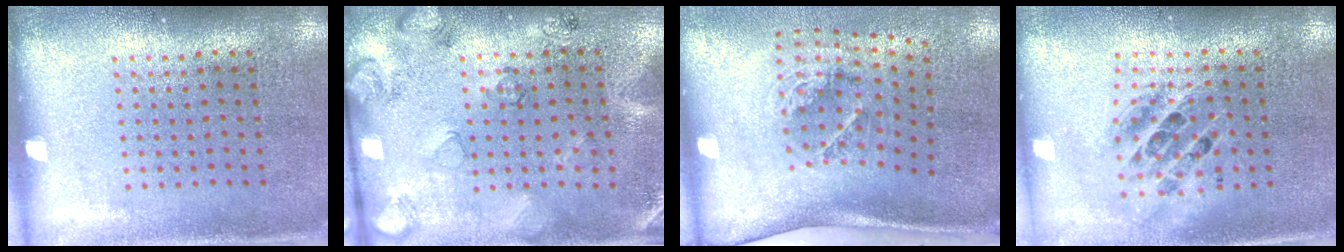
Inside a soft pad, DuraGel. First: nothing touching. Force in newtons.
{"total": 2.5, "press": 1.8, "slide": 1.8}
{"total": 1.9, "press": 1.2, "slide": 1.5}
{"total": 1.7, "press": 1.4, "slide": 1.0}